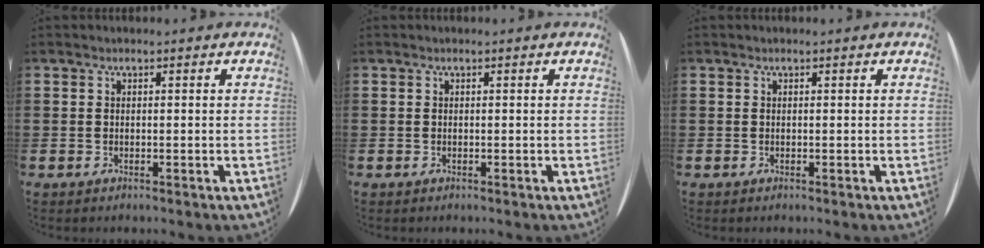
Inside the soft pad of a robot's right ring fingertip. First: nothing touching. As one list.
[{"total": 0.0}, {"total": 0.0}]